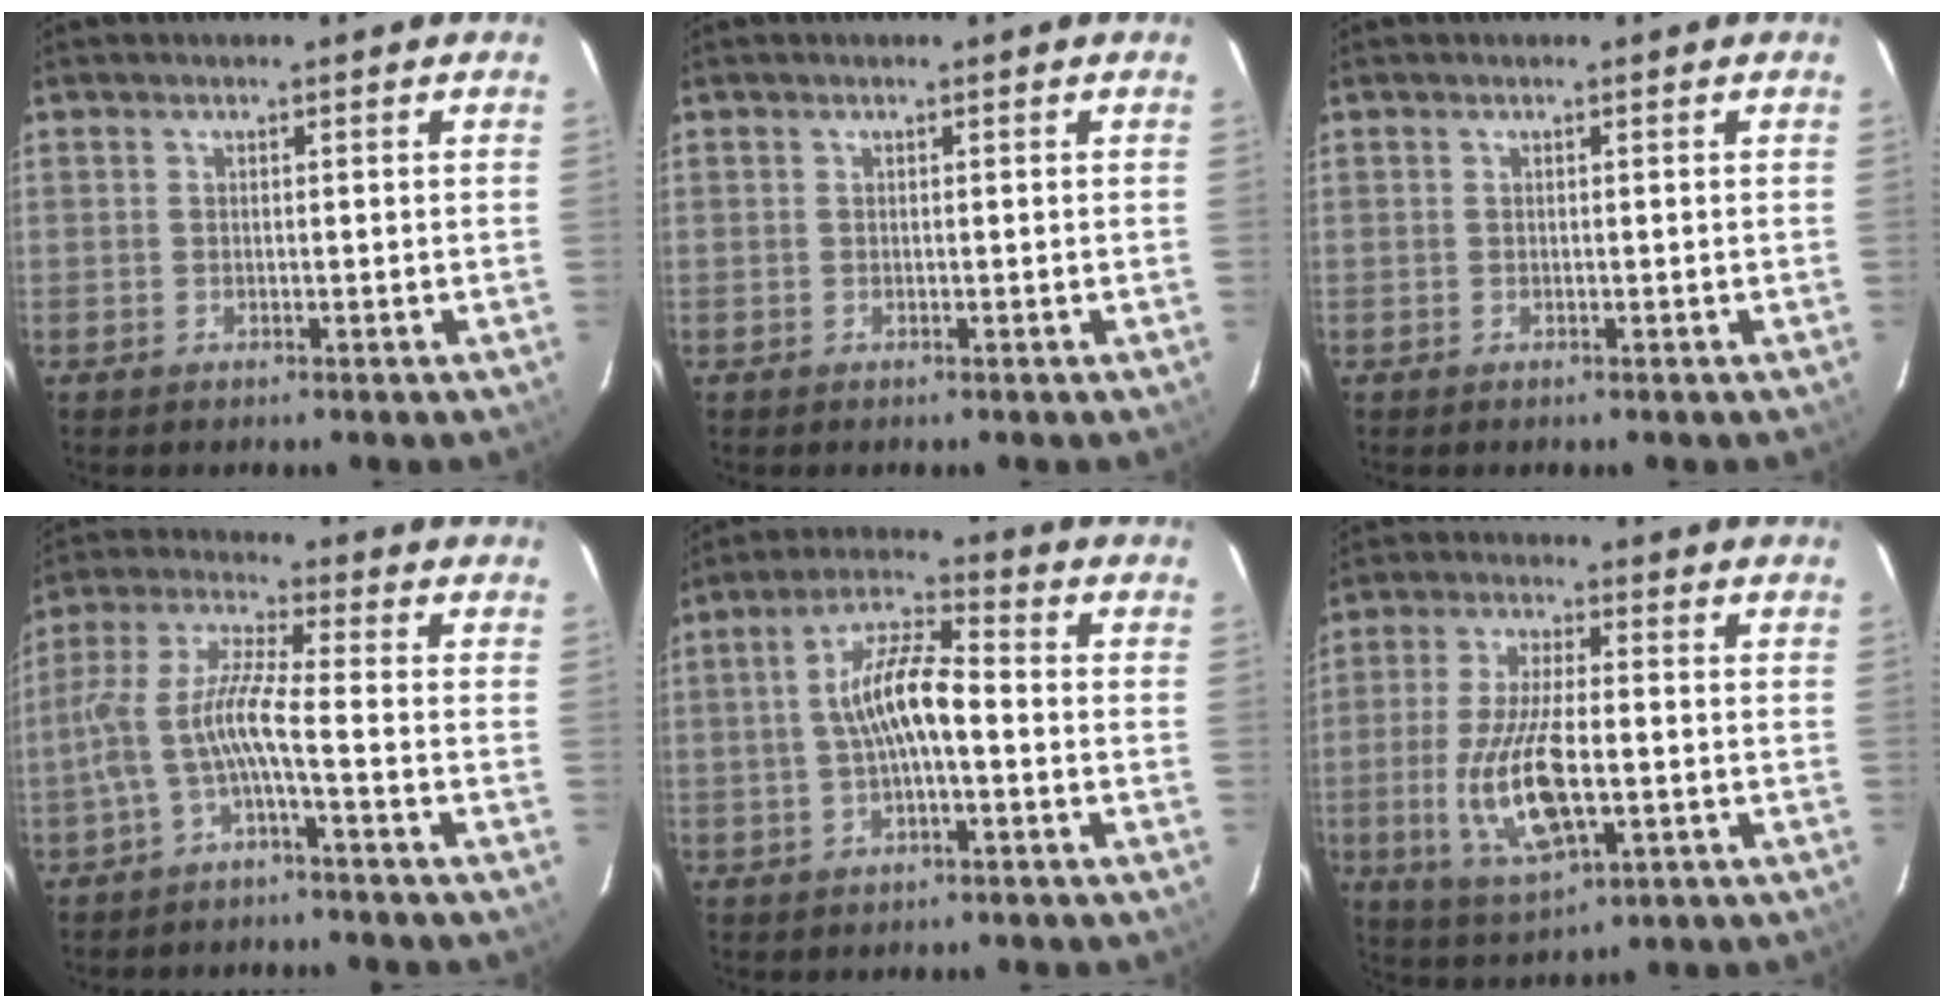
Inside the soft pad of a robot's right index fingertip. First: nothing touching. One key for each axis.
{"total": 0.0}
{"total": 0.0}
{"total": 8.0, "fx": -3.2, "fy": 0.3, "fz": 7.4, "tx": -0.176, "ty": 0.012, "tz": -0.060}
{"total": 9.0, "fx": -1.1, "fy": 2.6, "fz": 8.6, "tx": -0.167, "ty": 0.018, "tz": -0.019}
{"total": 14.2, "fx": -2.8, "fy": 5.1, "fz": 13.0, "tx": -0.265, "ty": -0.014, "tz": -0.045}